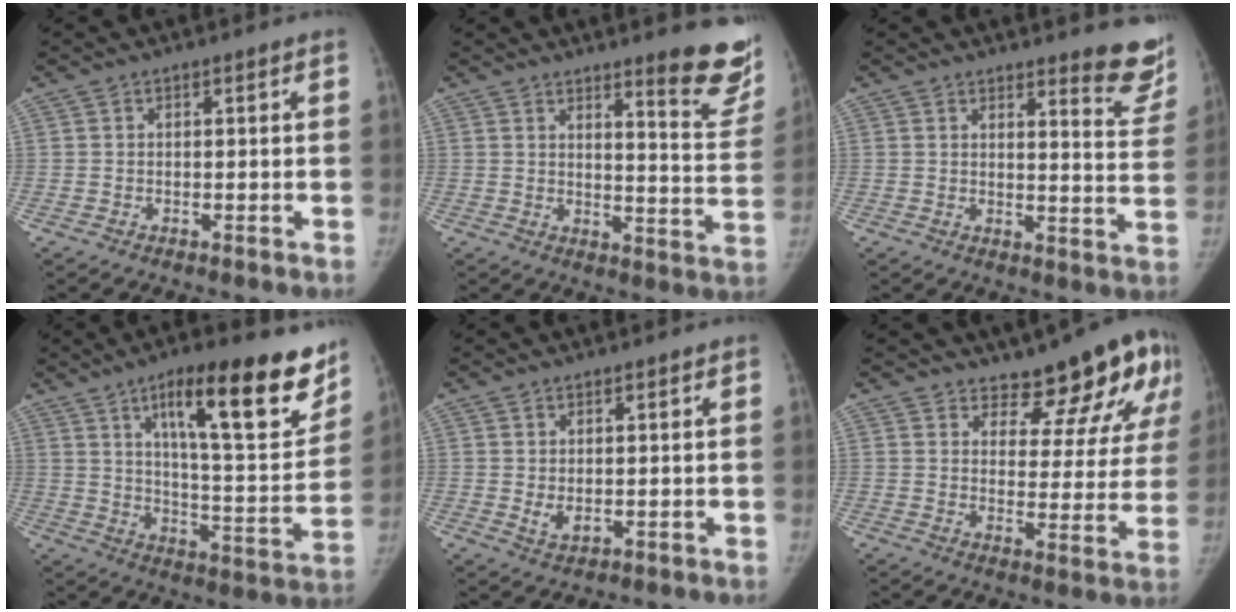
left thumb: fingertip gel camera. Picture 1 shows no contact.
{"total": 13.7, "force": [10.1, 2.6, 8.8], "torque": [-0.073, -0.083, 0.123]}
{"total": 10.2, "force": [9.0, 2.0, 4.4], "torque": [-0.018, -0.081, 0.090]}
{"total": 22.8, "force": [13.4, 6.2, 17.4], "torque": [-0.208, -0.060, 0.205]}
{"total": 2.9, "force": [0.5, 1.8, 2.2], "torque": [-0.033, -0.010, 0.017]}
{"total": 14.1, "force": [10.7, 5.8, 7.2], "torque": [-0.033, -0.082, 0.129]}